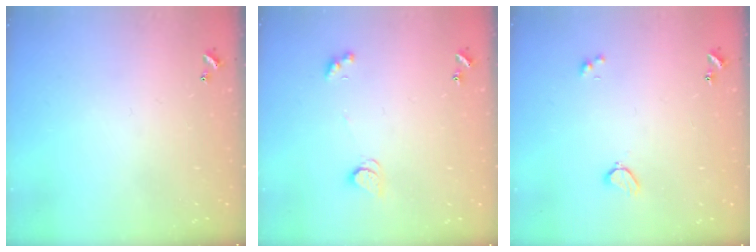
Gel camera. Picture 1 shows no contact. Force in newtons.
{"total": 2.2, "press": 2.2, "slide": 0.4}
{"total": 2.3, "press": 2.2, "slide": 0.7}